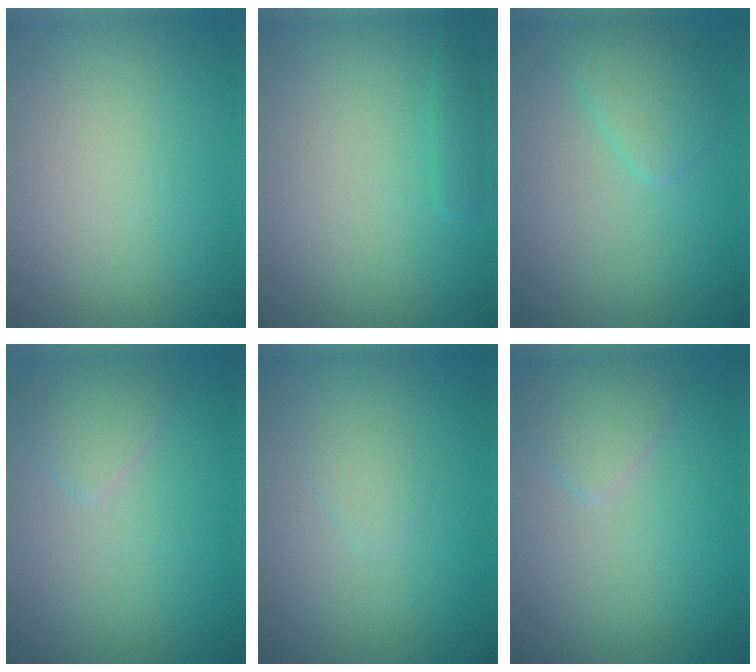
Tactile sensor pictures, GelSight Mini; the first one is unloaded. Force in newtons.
{"total": 0.9, "press": 0.9, "slide": 0.0}
{"total": 2.2, "press": 2.2, "slide": 0.1}
{"total": 1.6, "press": 1.6, "slide": 0.1}
{"total": 0.9, "press": 0.9, "slide": 0.1}
{"total": 1.6, "press": 1.6, "slide": 0.1}